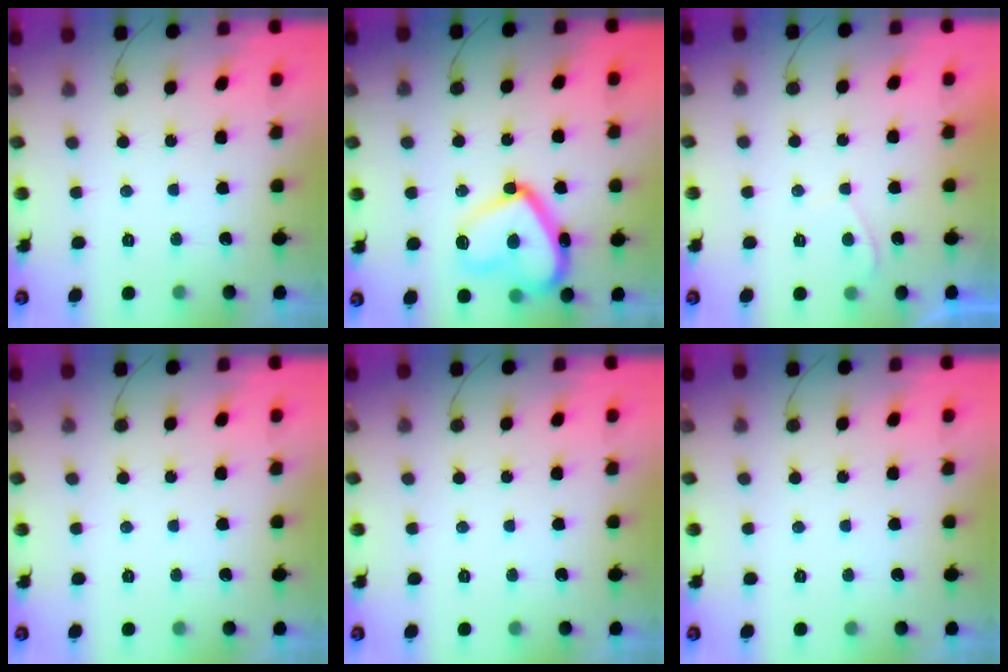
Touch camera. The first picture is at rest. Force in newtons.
{"total": 17.5, "press": 17.4, "slide": 1.3}
{"total": 0.8, "press": 0.7, "slide": 0.5}
{"total": 0.0}
{"total": 0.0}
{"total": 0.0}